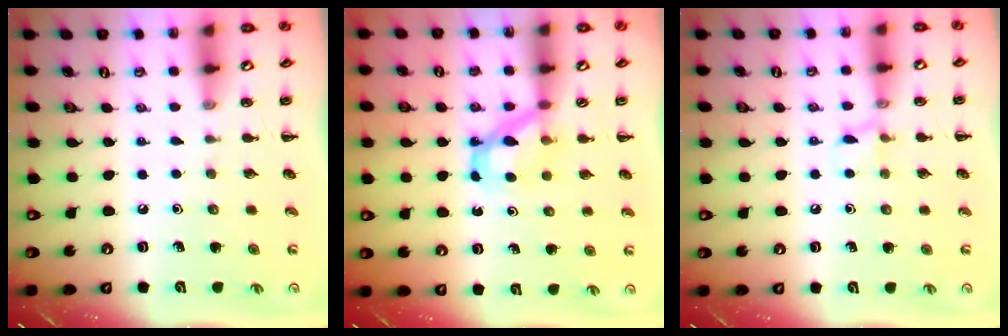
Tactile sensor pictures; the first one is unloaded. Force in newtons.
{"total": 6.3, "press": 6.2, "slide": 0.4}
{"total": 6.3, "press": 6.0, "slide": 1.8}